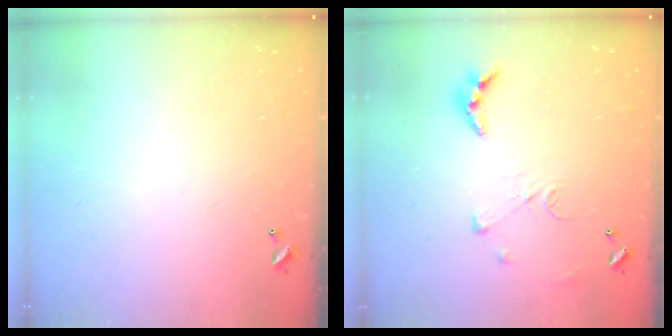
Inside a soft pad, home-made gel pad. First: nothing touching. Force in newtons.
{"total": 9.6, "press": 9.5, "slide": 0.9}